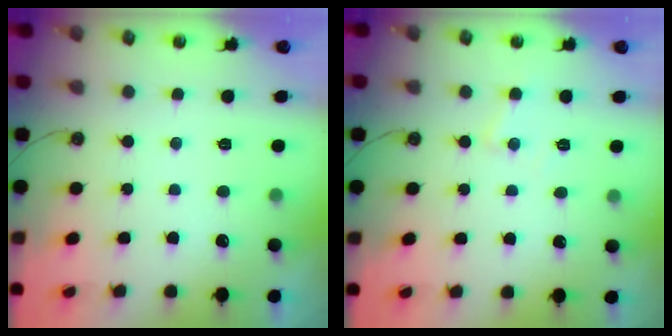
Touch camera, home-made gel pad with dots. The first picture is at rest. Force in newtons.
{"total": 6.4, "press": 6.4, "slide": 0.5}